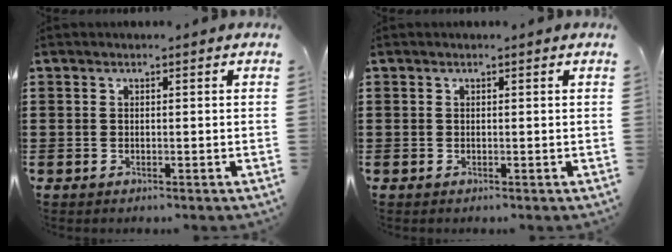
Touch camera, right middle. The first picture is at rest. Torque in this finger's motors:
{"motor_torque": [-0.45, 0.41, 0.00, -0.01]}